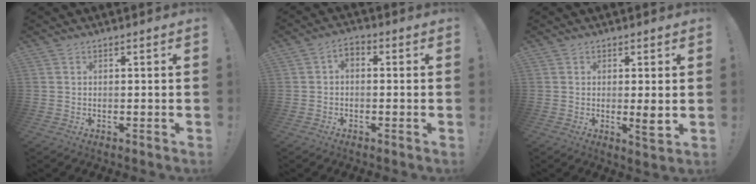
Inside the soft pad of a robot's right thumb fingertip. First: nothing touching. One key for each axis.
{"total": 2.6, "fx": -0.9, "fy": 1.5, "fz": 1.9, "tx": -0.039, "ty": 0.004, "tz": -0.019}
{"total": 4.2, "fx": 0.2, "fy": 0.5, "fz": 4.2, "tx": -0.045, "ty": -0.016, "tz": 0.001}